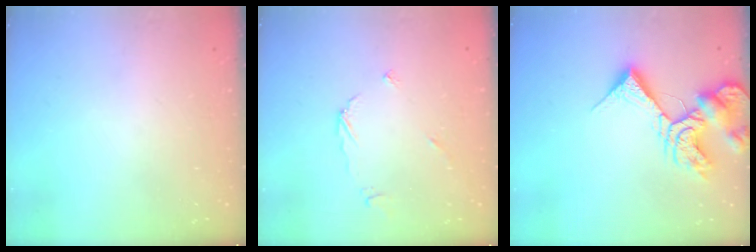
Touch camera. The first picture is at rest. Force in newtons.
{"total": 3.4, "press": 3.4, "slide": 0.4}
{"total": 12.5, "press": 12.4, "slide": 1.5}